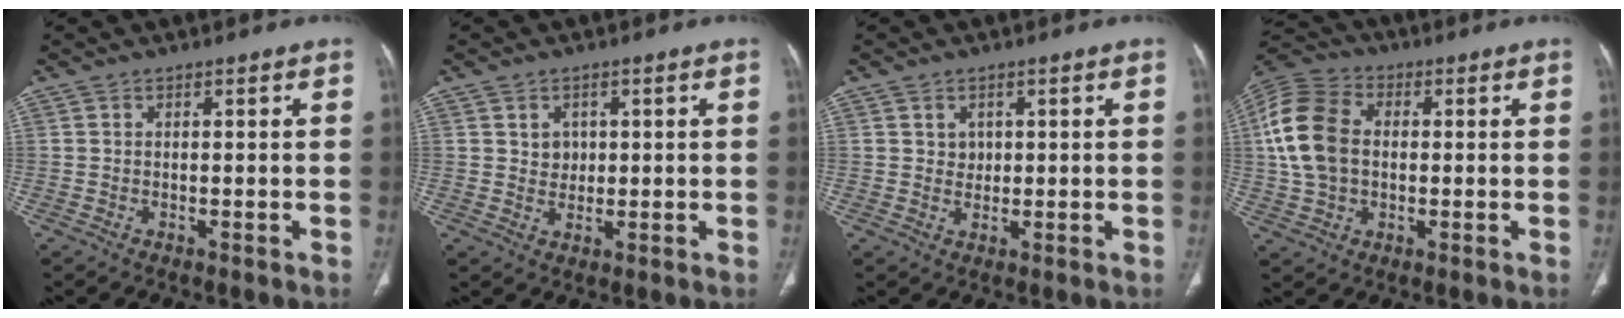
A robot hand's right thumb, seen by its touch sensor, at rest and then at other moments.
{"total": 3.0, "force": [0.8, 2.5, 1.3], "torque": [-0.005, -0.004, 0.016]}
{"total": 2.1, "force": [0.7, 1.8, 0.9], "torque": [-0.004, -0.004, 0.014]}
{"total": 14.3, "force": [0.9, 10.2, 10.0], "torque": [-0.200, 0.022, 0.012]}